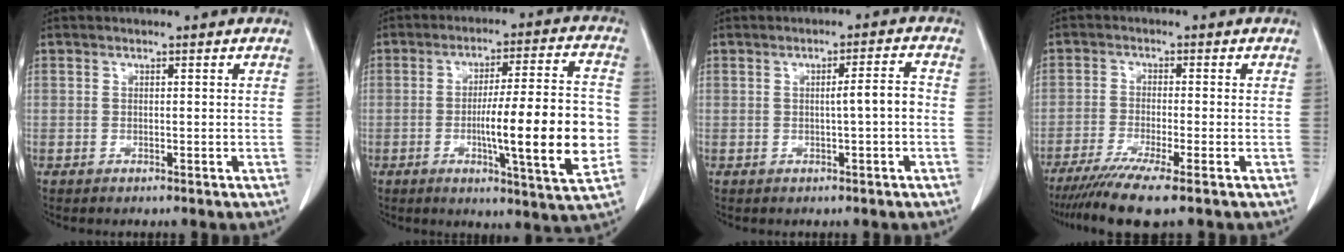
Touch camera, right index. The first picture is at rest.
{"total": 15.8, "force": [-2.7, 0.5, 15.6], "torque": [-0.238, -0.004, -0.042]}
{"total": 3.3, "force": [-0.4, -0.1, 3.3], "torque": [-0.048, 0.005, -0.006]}
{"total": 8.2, "force": [-6.1, -0.7, 5.5], "torque": [-0.087, -0.024, -0.100]}